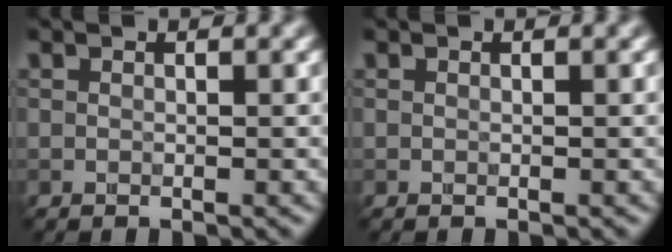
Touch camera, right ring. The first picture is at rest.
{"total": 0.0}